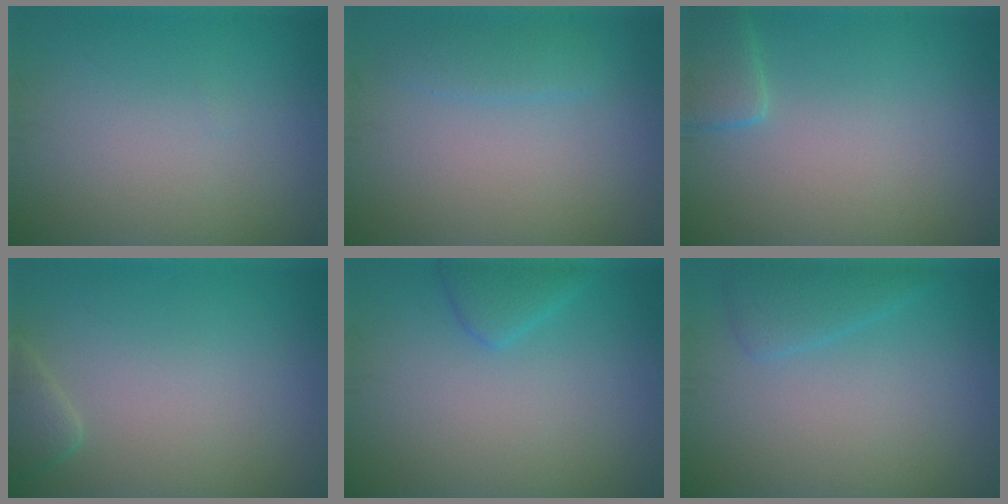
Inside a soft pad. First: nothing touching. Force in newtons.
{"total": 1.4, "press": 1.4, "slide": 0.1}
{"total": 2.4, "press": 2.4, "slide": 0.2}
{"total": 1.6, "press": 1.6, "slide": 0.2}
{"total": 2.0, "press": 1.9, "slide": 0.2}
{"total": 2.2, "press": 2.1, "slide": 0.2}